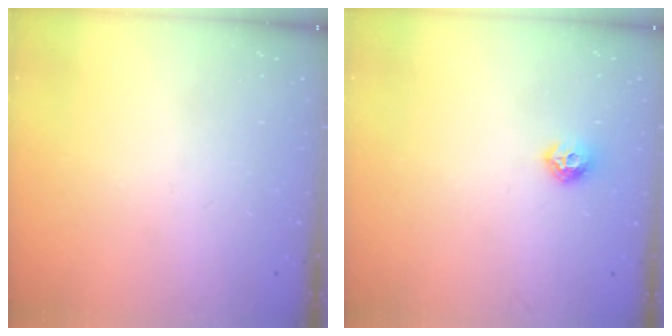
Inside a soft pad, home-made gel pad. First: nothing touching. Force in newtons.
{"total": 6.8, "press": 6.8, "slide": 0.3}